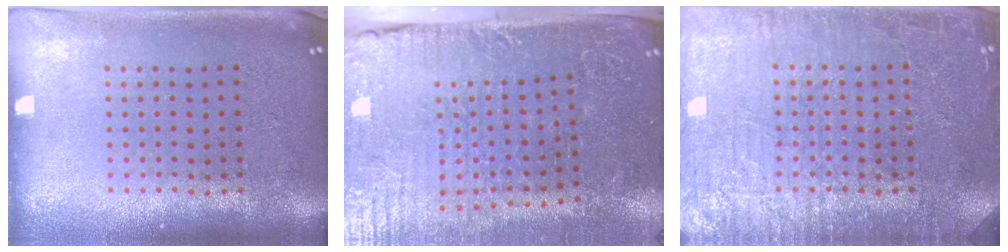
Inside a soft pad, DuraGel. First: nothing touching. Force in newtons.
{"total": 4.6, "press": 4.4, "slide": 1.3}
{"total": 5.9, "press": 5.8, "slide": 1.0}